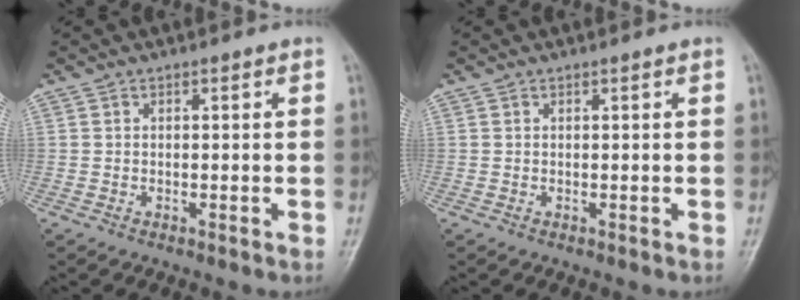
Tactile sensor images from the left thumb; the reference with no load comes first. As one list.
[{"total": 0.0}]